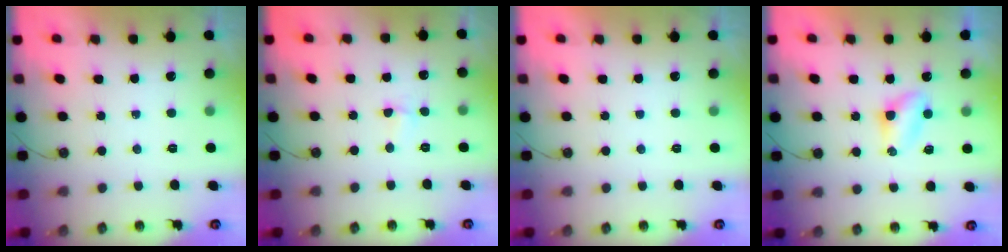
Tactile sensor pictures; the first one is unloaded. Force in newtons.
{"total": 2.0, "press": 1.9, "slide": 0.5}
{"total": 0.0}
{"total": 3.8, "press": 3.8, "slide": 0.5}